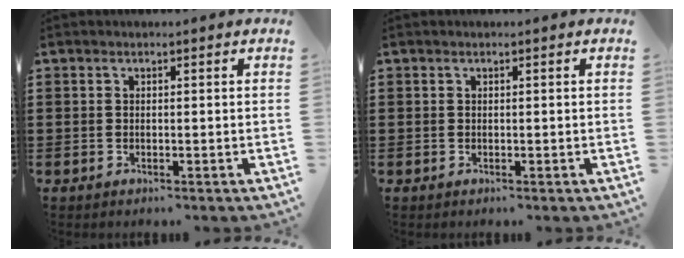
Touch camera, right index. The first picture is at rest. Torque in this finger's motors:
{"motor_torque": [0.08, 0.01, 0.01, -0.01]}